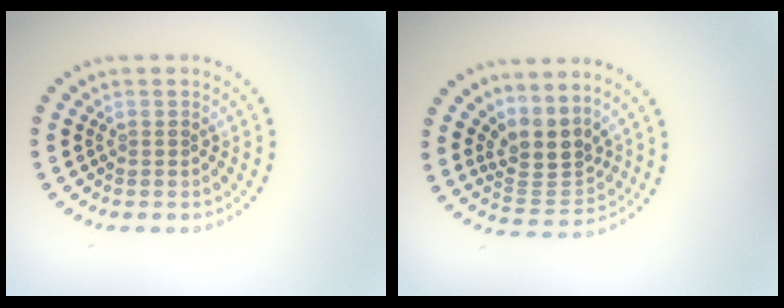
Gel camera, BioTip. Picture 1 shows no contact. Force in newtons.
{"total": 3.4, "press": 2.5, "slide": 2.3}